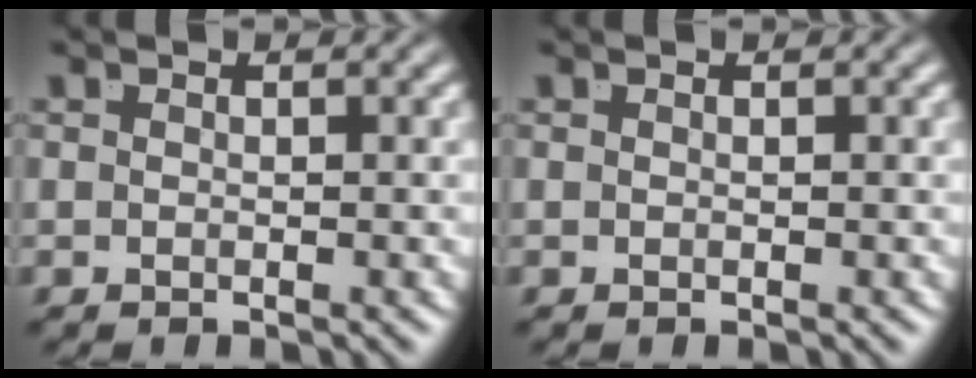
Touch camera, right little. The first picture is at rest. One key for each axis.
{"total": 0.0}